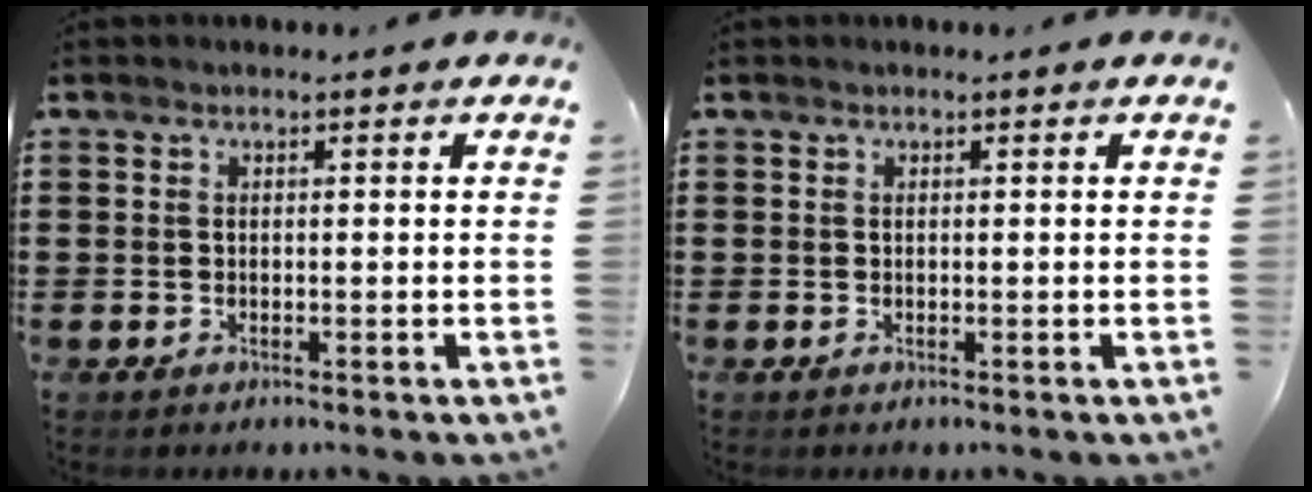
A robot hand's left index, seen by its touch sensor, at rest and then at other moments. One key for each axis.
{"total": 0.0}